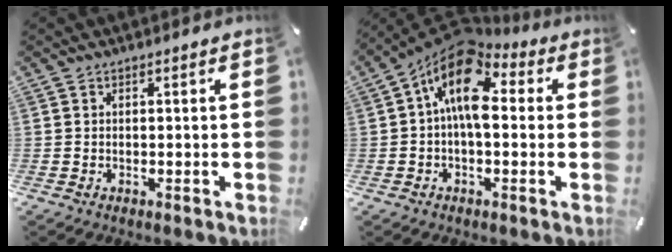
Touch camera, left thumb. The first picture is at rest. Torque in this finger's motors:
{"motor_torque": [0.09, 1.78, 1.86, -0.91, 0.59]}